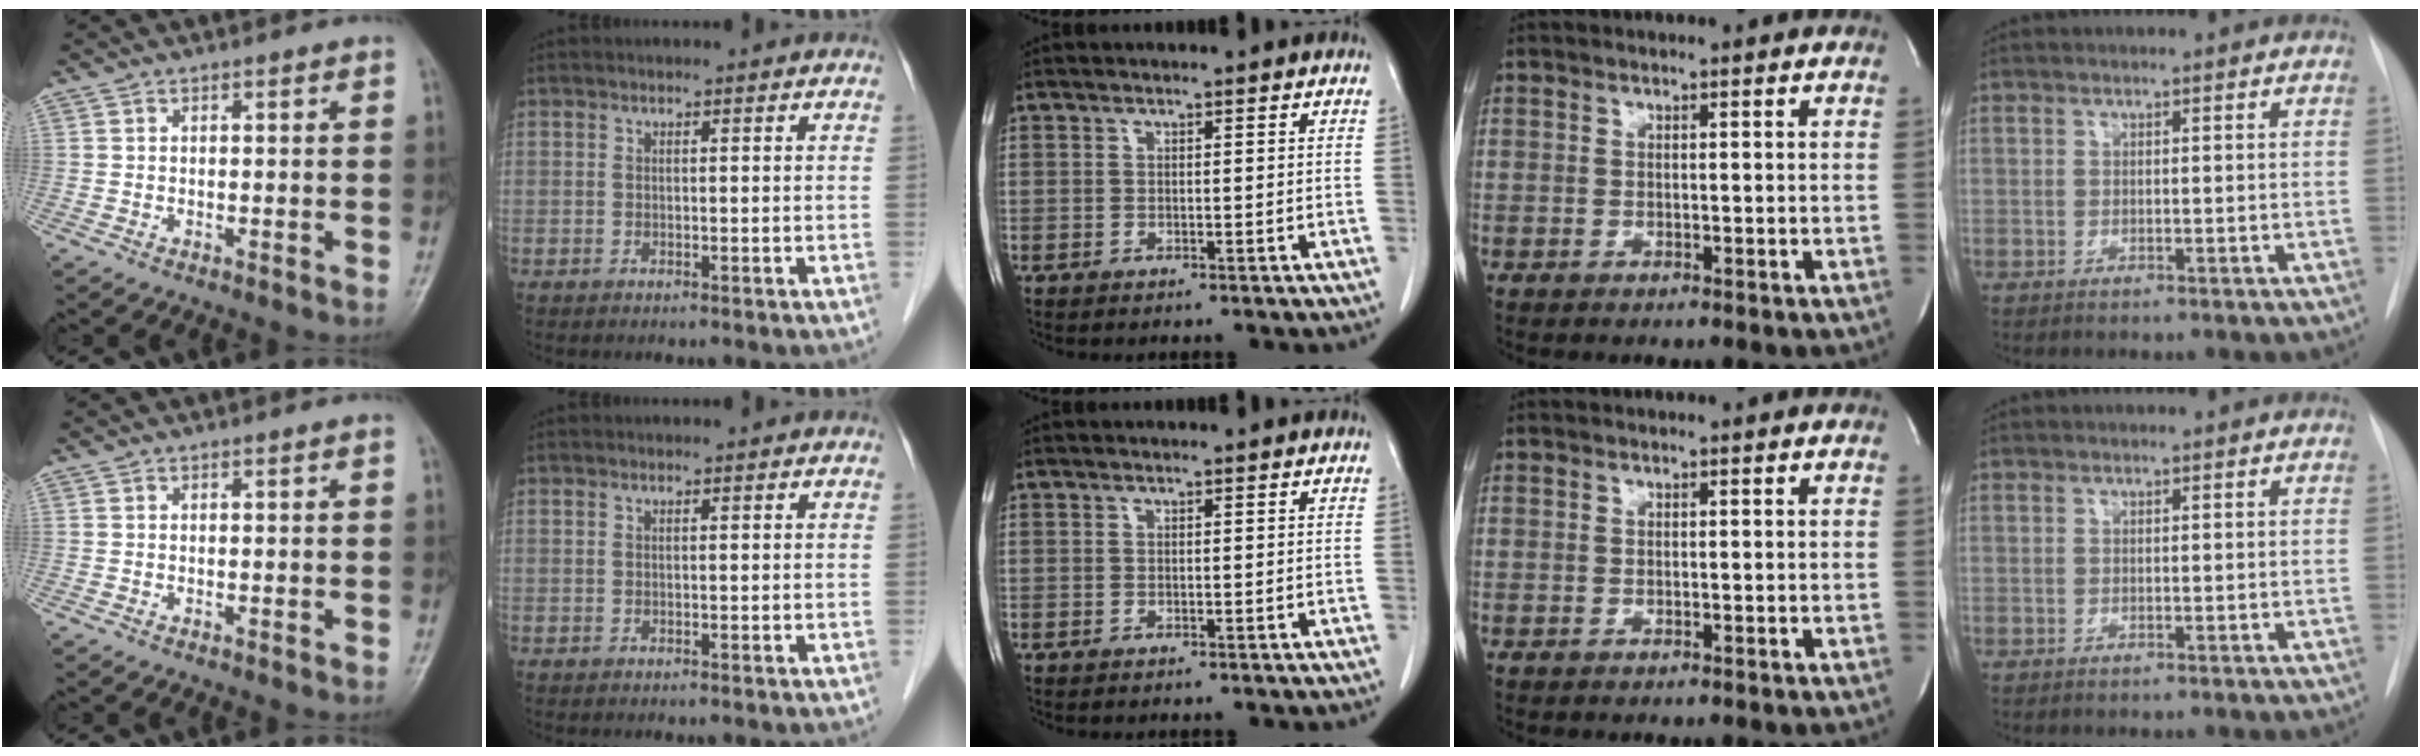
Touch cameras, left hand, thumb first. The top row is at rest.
{}